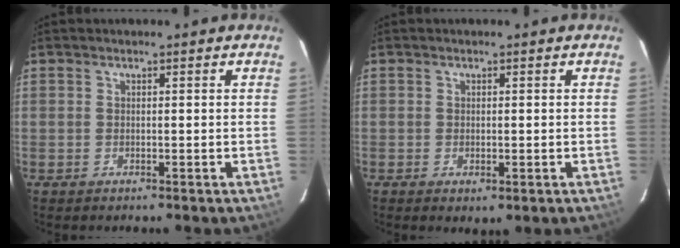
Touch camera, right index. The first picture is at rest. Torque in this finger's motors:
{"motor_torque": [0.78, -0.60, 0.33, 0.02]}